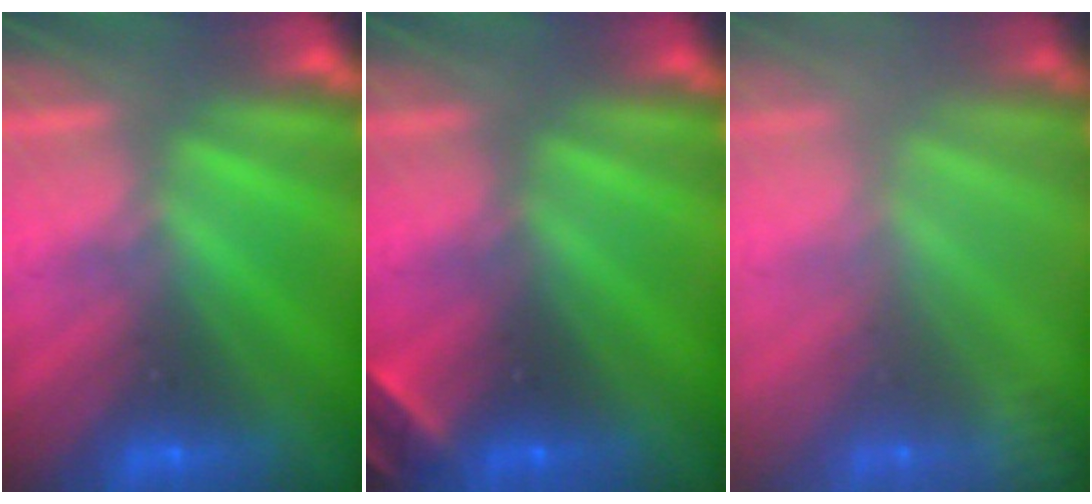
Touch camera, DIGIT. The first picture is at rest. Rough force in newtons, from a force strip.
{"total": 2.0}
{"total": 2.4}